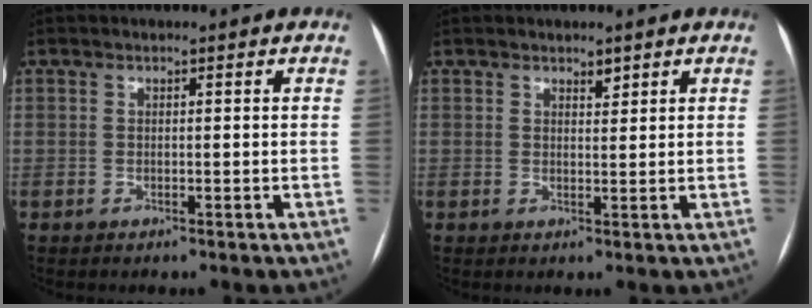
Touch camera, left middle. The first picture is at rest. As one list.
[{"total": 1.3, "force": [1.1, 0.5, 0.7], "torque": [-0.011, -0.001, 0.017]}]